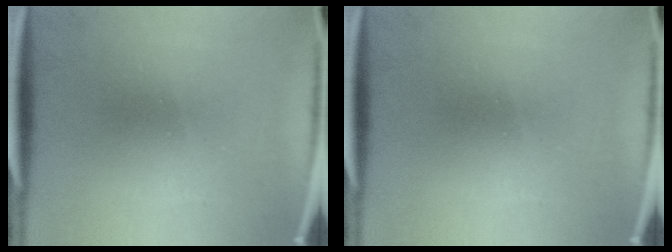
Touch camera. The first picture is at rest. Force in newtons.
{"total": 0.0}